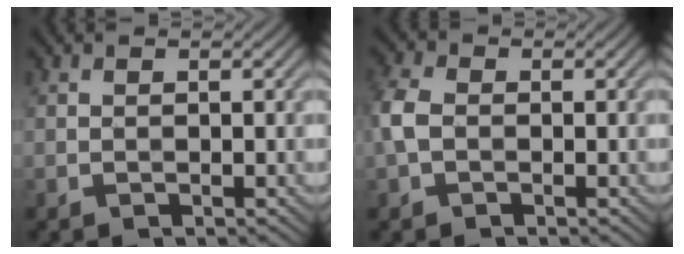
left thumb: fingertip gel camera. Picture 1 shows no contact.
{"total": 3.7, "force": [-0.5, 2.6, 2.6], "torque": [-0.071, 0.005, -0.019]}